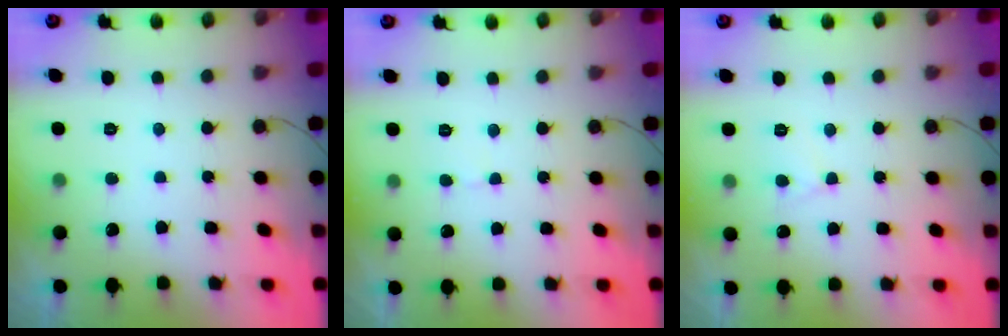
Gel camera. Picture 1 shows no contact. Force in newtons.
{"total": 3.1, "press": 3.1, "slide": 0.3}
{"total": 4.9, "press": 4.8, "slide": 0.5}